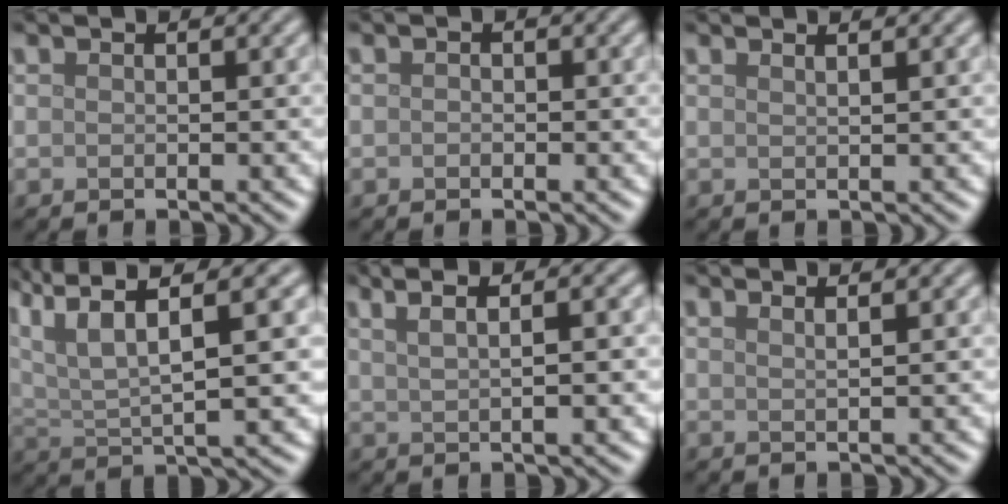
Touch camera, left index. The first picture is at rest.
{"total": 0.5, "force": [-0.1, 0.4, 0.3], "torque": [-0.004, -0.002, -0.003]}
{"total": 1.6, "force": [1.1, 0.7, 1.0], "torque": [0.002, 0.003, -0.002]}
{"total": 10.1, "force": [5.1, 3.2, 8.1], "torque": [-0.166, 0.020, 0.092]}
{"total": 6.1, "force": [2.7, 2.6, 4.9], "torque": [-0.056, 0.027, 0.019]}
{"total": 1.9, "force": [1.2, 0.8, 1.2], "torque": [0.003, 0.001, -0.005]}